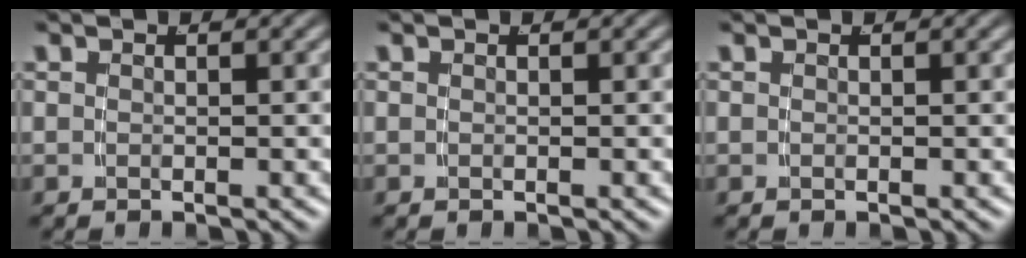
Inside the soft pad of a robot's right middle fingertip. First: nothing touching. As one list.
[{"total": 0.0}, {"total": 0.0}]